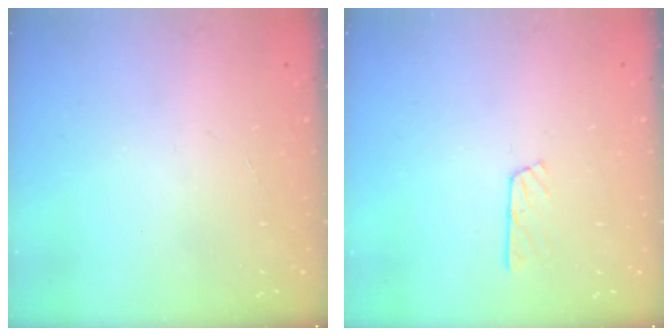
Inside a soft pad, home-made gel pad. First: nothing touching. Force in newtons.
{"total": 3.2, "press": 3.2, "slide": 0.4}